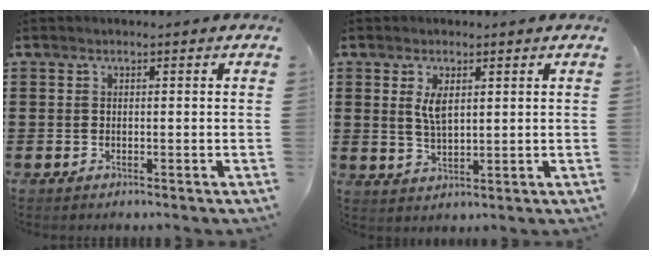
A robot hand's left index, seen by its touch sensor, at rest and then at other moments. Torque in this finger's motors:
{"motor_torque": [0.42, 0.79, 0.28, 0.07]}